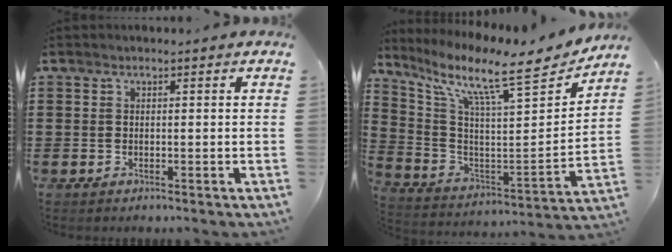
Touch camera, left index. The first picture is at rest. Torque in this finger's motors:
{"motor_torque": [2.14, 0.00, 0.61, 0.21]}